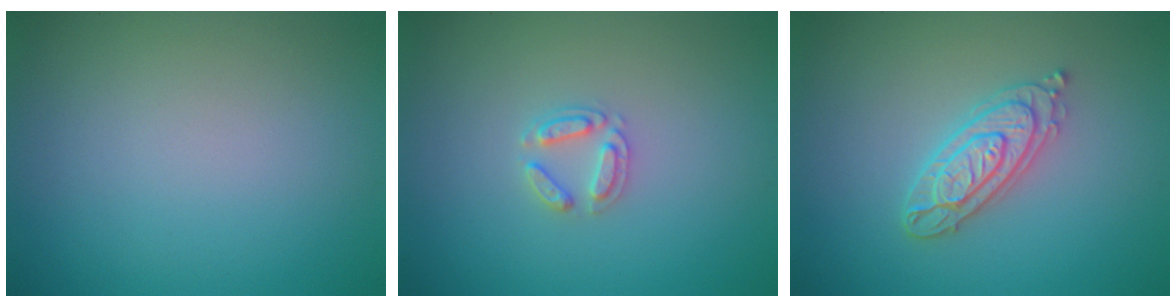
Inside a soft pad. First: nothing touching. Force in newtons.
{"total": 1.9, "press": 1.9, "slide": 0.3}
{"total": 3.0, "press": 2.9, "slide": 0.6}